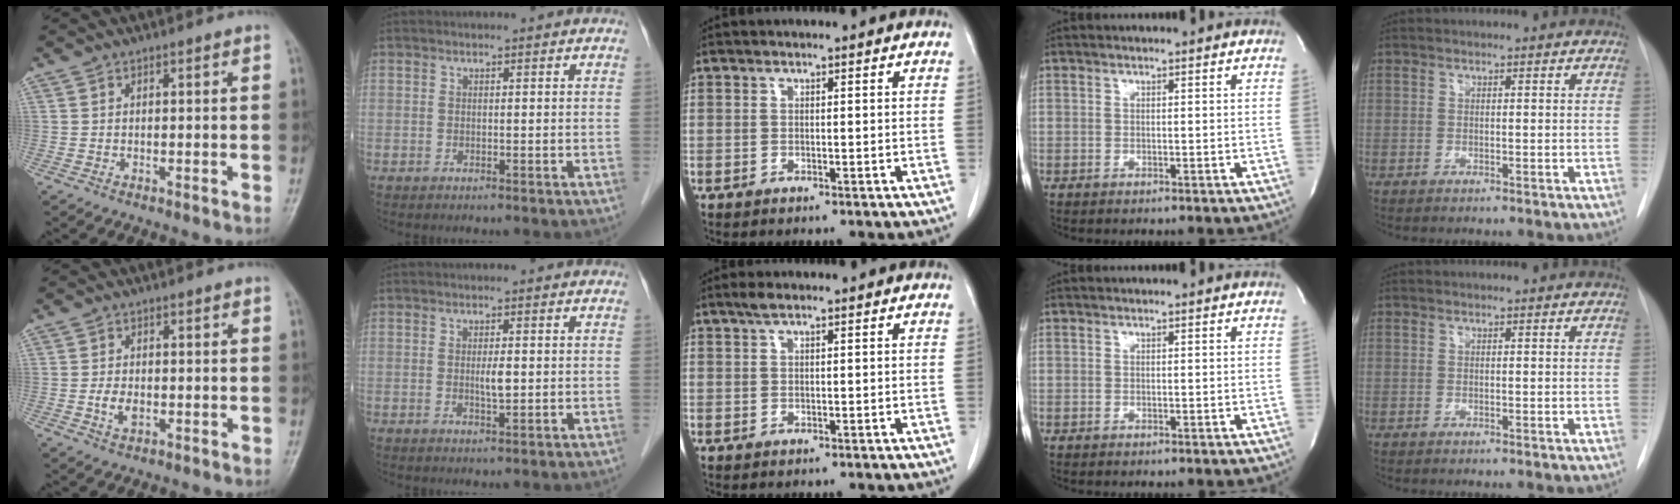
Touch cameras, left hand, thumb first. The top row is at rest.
{"thumb": {"total": 3.3, "force": [-0.7, 2.1, 2.4], "torque": [-0.043, 0.001, -0.013]}, "index": {"total": 1.9, "force": [0.1, 0.3, 1.9], "torque": [-0.035, -0.002, 0.002]}, "middle": {"total": 1.5, "force": [1.1, 0.2, 1.1], "torque": [-0.026, 0.010, 0.021]}}